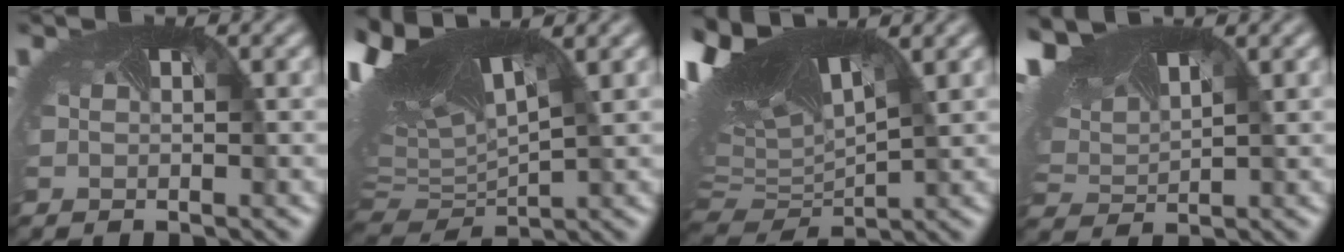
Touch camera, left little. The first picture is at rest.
{"total": 14.5, "force": [5.3, 7.1, 11.5], "torque": [-0.243, 0.023, 0.102]}
{"total": 15.9, "force": [6.2, 7.8, 12.4], "torque": [-0.269, 0.035, 0.117]}
{"total": 8.9, "force": [5.8, 3.8, 5.7], "torque": [-0.136, 0.028, 0.097]}